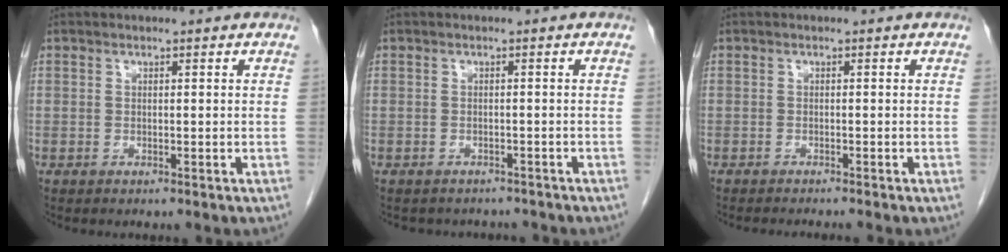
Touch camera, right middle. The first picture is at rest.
{"total": 5.0, "force": [-4.5, 2.1, 0.5], "torque": [-0.005, 0.006, -0.050]}
{"total": 3.7, "force": [-3.4, -0.3, 1.4], "torque": [-0.012, -0.006, -0.047]}